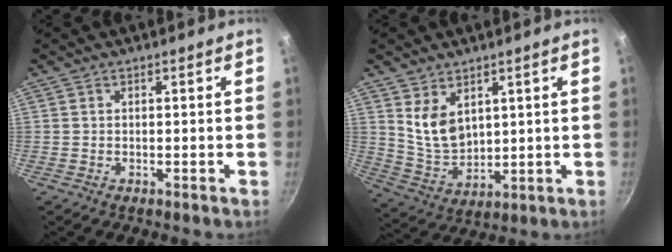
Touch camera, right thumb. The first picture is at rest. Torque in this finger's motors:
{"motor_torque": [-0.30, 0.56, 0.60, -0.35, 0.14]}